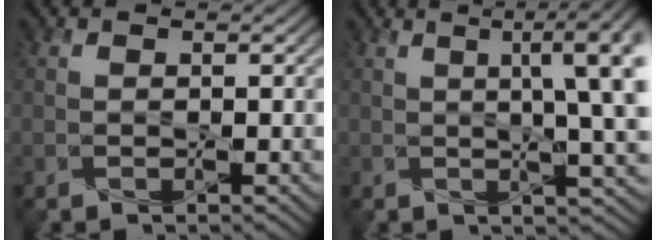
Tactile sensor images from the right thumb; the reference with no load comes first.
{"total": 9.7, "force": [2.0, 2.5, 9.2], "torque": [-0.099, 0.026, 0.019]}